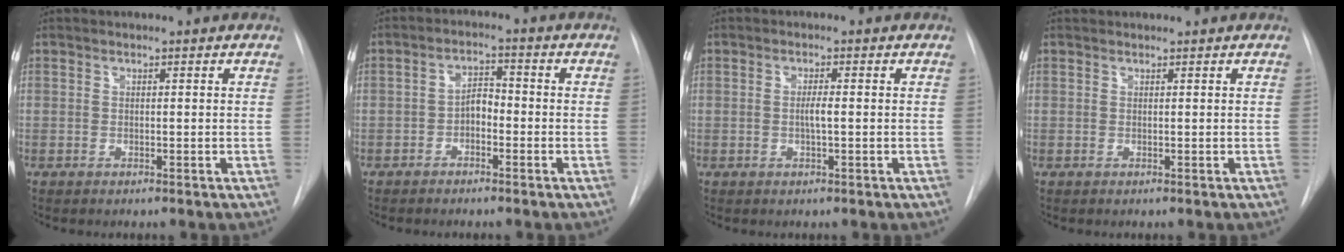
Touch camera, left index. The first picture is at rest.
{"total": 3.2, "force": [-1.4, 1.8, 2.3], "torque": [-0.037, 0.013, -0.029]}
{"total": 1.8, "force": [-0.2, 0.1, 1.8], "torque": [-0.031, 0.000, -0.004]}
{"total": 1.5, "force": [1.5, 0.1, 0.3], "torque": [-0.009, 0.026, 0.023]}